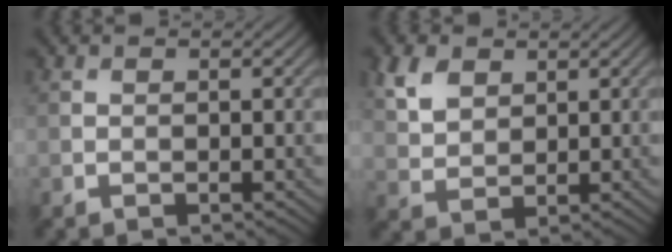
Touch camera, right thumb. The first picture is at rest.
{"total": 5.1, "force": [2.7, 3.2, 2.8], "torque": [-0.072, 0.003, 0.058]}